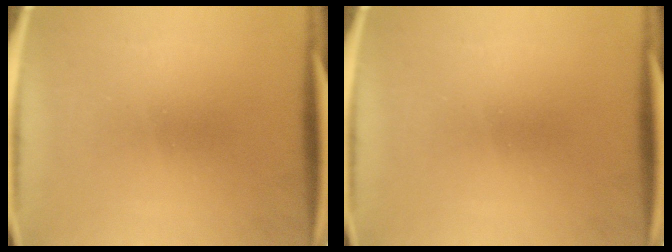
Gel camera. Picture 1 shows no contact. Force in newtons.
{"total": 0.0}